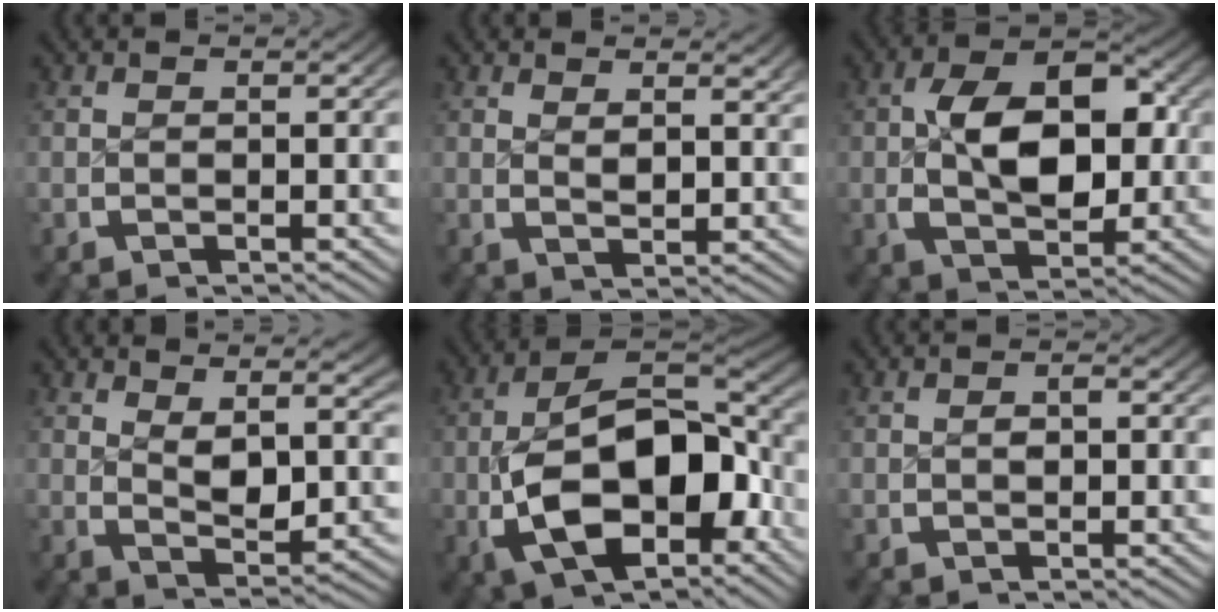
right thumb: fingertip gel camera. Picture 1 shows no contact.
{"total": 2.0, "force": [1.6, 0.5, 1.1], "torque": [-0.014, -0.008, 0.032]}
{"total": 9.3, "force": [-0.4, 5.7, 7.4], "torque": [-0.141, -0.022, 0.006]}
{"total": 4.2, "force": [2.1, 2.0, 3.1], "torque": [-0.042, -0.014, 0.036]}
{"total": 15.1, "force": [-2.1, 8.9, 12.0], "torque": [-0.215, -0.034, -0.015]}
{"total": 0.8, "force": [-0.1, 0.4, 0.6], "torque": [-0.011, -0.002, 0.000]}